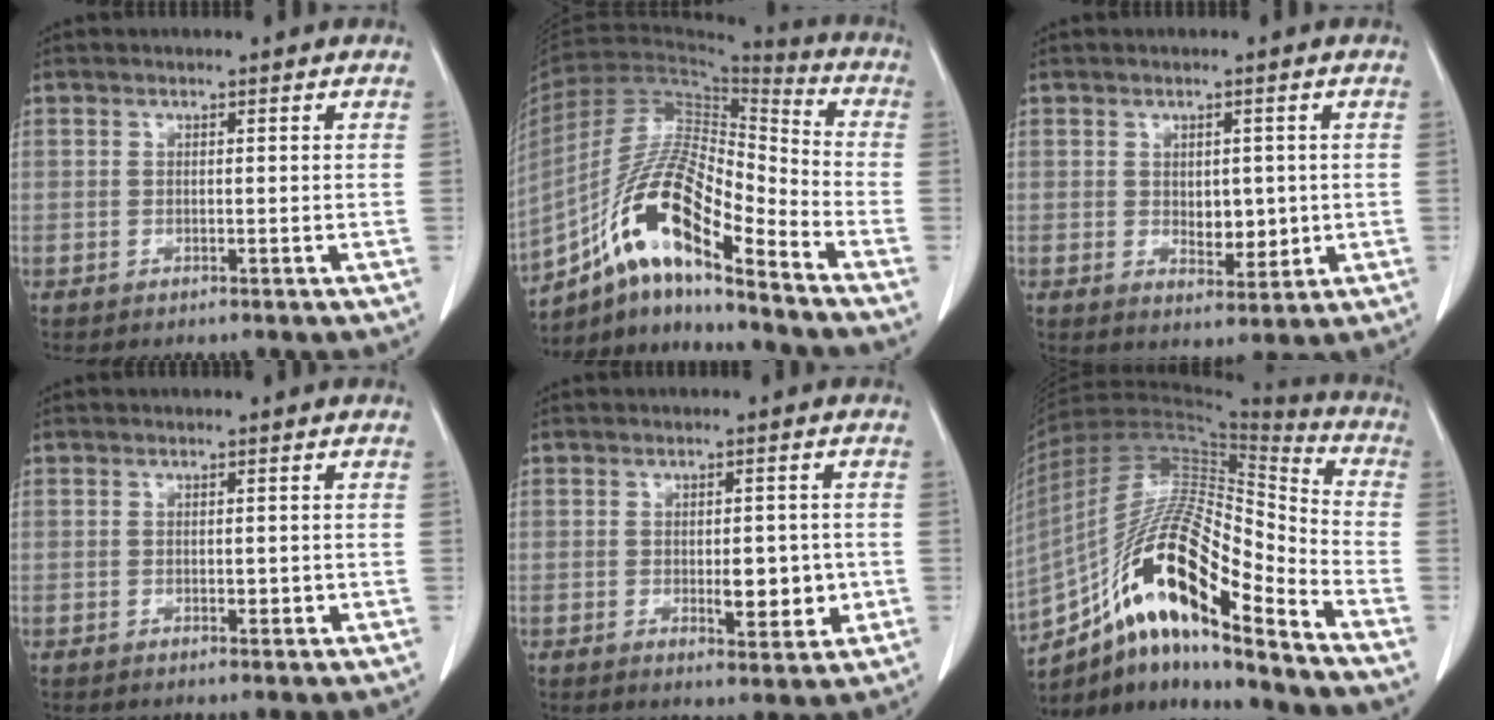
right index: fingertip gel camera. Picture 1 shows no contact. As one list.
[{"total": 16.8, "force": [-10.1, 2.9, 13.1], "torque": [-0.254, 0.009, -0.178]}, {"total": 4.3, "force": [0.1, 2.5, 3.5], "torque": [-0.046, -0.006, 0.012]}, {"total": 1.2, "force": [-0.2, 0.6, 1.0], "torque": [-0.013, 0.000, 0.000]}, {"total": 5.5, "force": [-0.8, 2.3, 4.9], "torque": [-0.063, -0.004, -0.004]}, {"total": 21.3, "force": [-12.7, 3.7, 16.8], "torque": [-0.326, 0.002, -0.225]}]